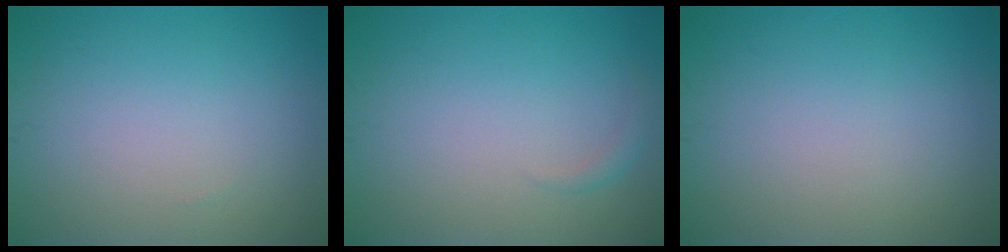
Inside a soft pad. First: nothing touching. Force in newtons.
{"total": 0.8, "press": 0.8, "slide": 0.0}
{"total": 0.0}